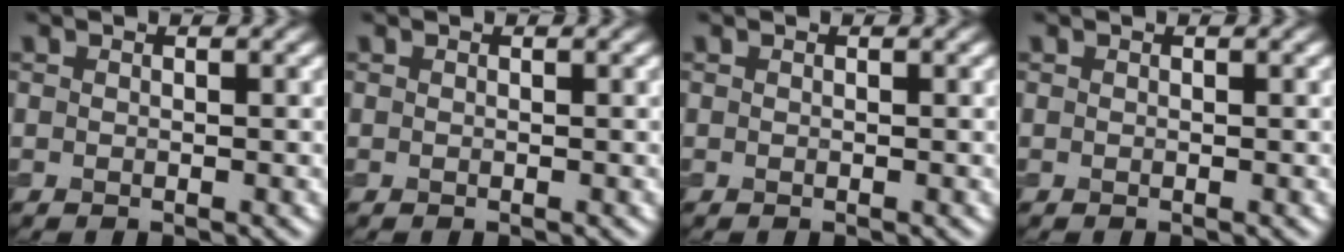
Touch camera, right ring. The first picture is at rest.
{"total": 0.0}
{"total": 0.0}
{"total": 0.0}